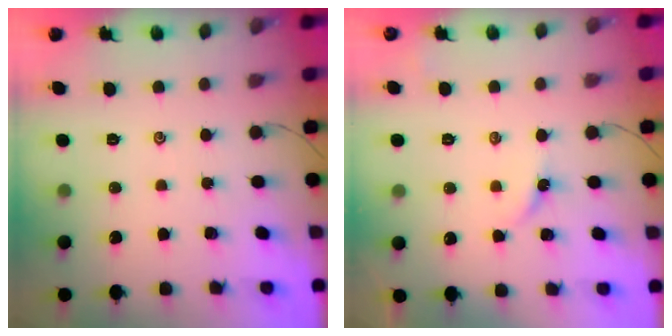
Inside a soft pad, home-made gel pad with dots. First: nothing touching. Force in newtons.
{"total": 3.4, "press": 3.3, "slide": 0.4}